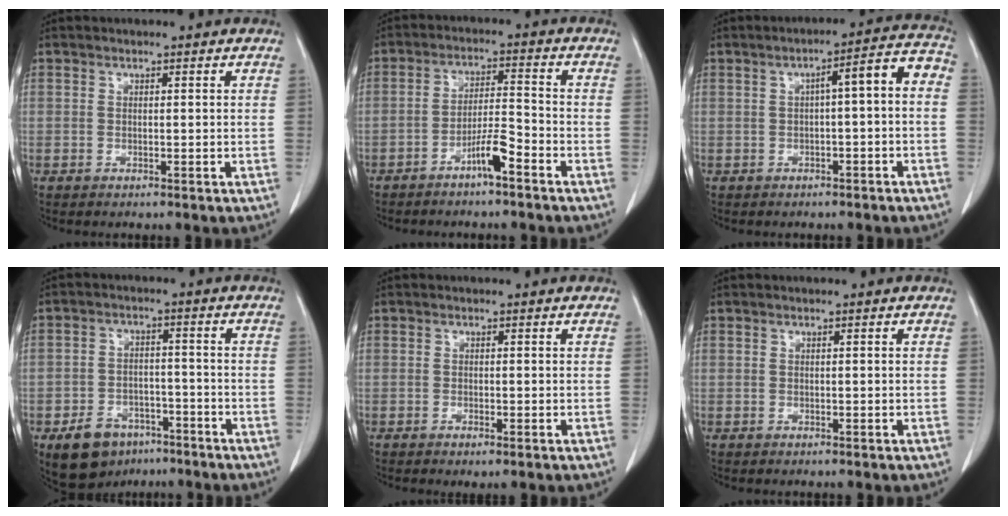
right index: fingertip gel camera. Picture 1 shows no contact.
{"total": 5.1, "force": [-3.4, 0.3, 3.9], "torque": [-0.072, 0.009, -0.060]}
{"total": 6.5, "force": [-0.4, 1.1, 6.4], "torque": [-0.083, 0.033, -0.009]}
{"total": 8.3, "force": [-5.3, 5.5, 3.3], "torque": [-0.060, 0.008, -0.079]}
{"total": 1.1, "force": [-0.6, 0.2, 0.9], "torque": [-0.016, -0.003, -0.008]}
{"total": 0.0}